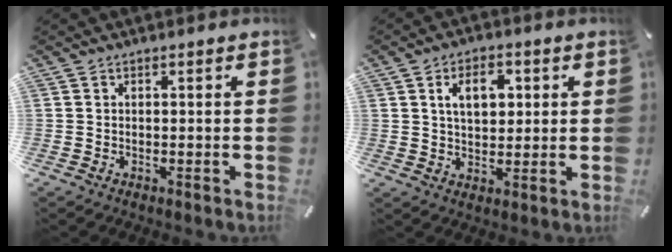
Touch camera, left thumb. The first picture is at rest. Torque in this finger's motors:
{"motor_torque": [0.42, 0.35, 0.89, -0.73, 0.34]}